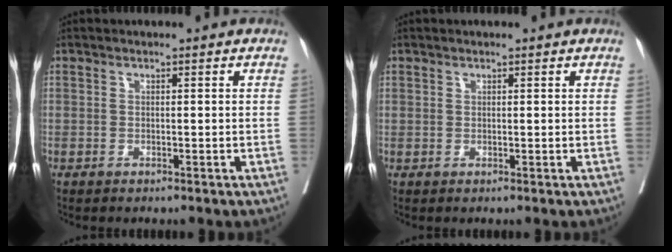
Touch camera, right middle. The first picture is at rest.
{"total": 0.7, "force": [0.5, 0.5, 0.0], "torque": [0.005, -0.001, 0.010]}